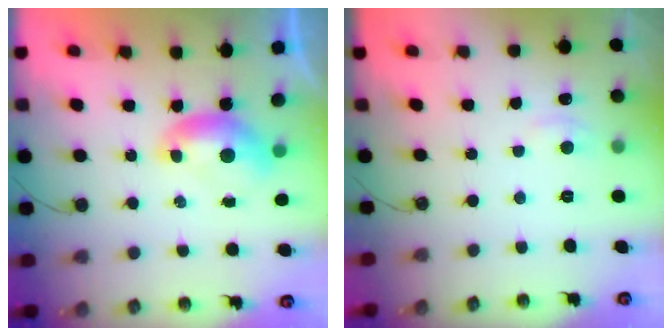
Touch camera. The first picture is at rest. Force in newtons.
{"total": 2.9, "press": 2.9, "slide": 0.4}